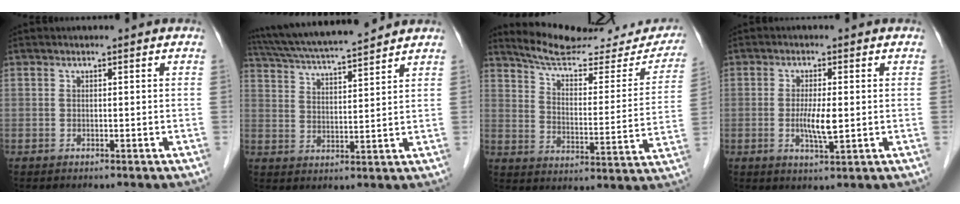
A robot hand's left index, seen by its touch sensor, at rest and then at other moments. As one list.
[{"total": 13.8, "force": [12.5, 0.5, 5.9], "torque": [-0.115, 0.022, 0.206]}, {"total": 18.8, "force": [17.6, 3.6, 5.6], "torque": [-0.061, -0.050, 0.216]}, {"total": 4.2, "force": [-0.4, 0.6, 4.1], "torque": [-0.083, -0.010, -0.007]}]